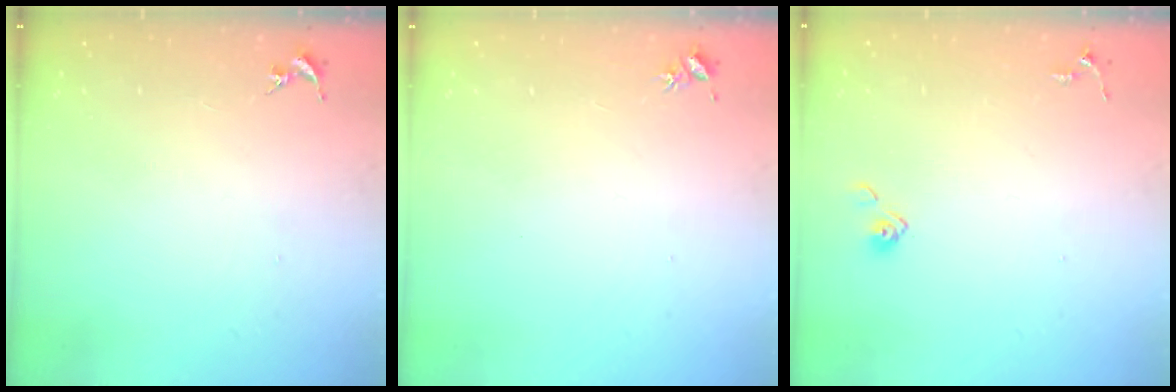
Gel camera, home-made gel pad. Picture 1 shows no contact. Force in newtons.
{"total": 3.1, "press": 3.0, "slide": 0.3}
{"total": 4.0, "press": 4.0, "slide": 0.4}